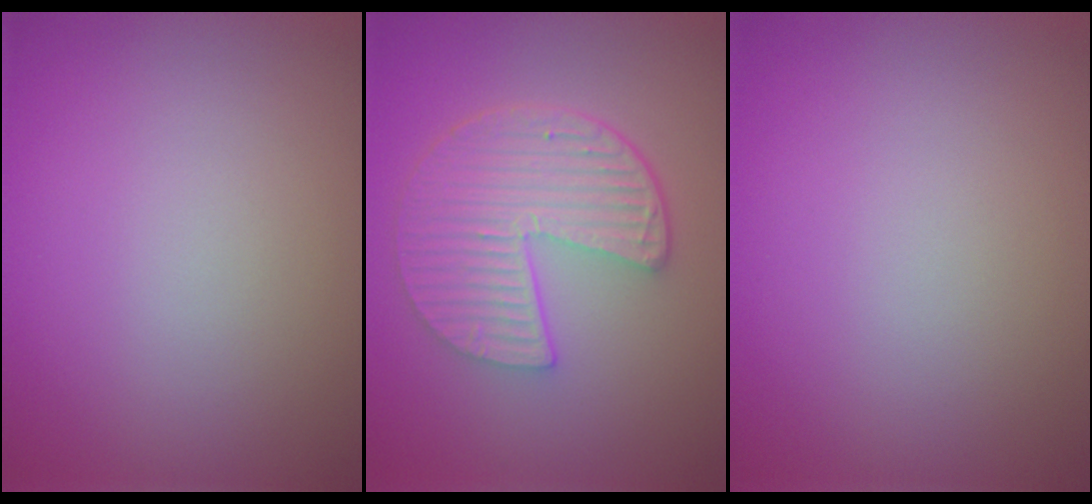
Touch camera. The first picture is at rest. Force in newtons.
{"total": 6.2, "press": 4.5, "slide": 4.2}
{"total": 0.0}